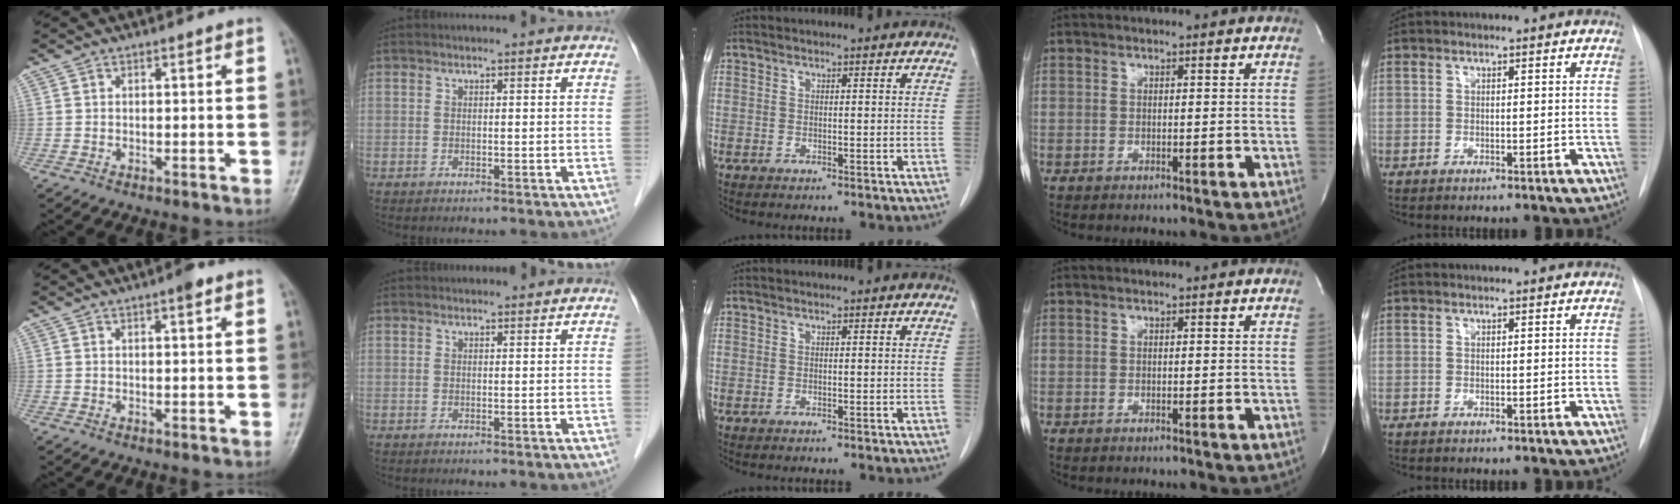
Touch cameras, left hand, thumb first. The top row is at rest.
{"thumb": {"total": 2.2, "force": [1.2, 0.4, 1.8], "torque": [-0.025, 0.000, 0.013]}, "index": {"total": 2.6, "force": [2.5, 0.4, 0.4], "torque": [-0.009, 0.022, 0.032]}}